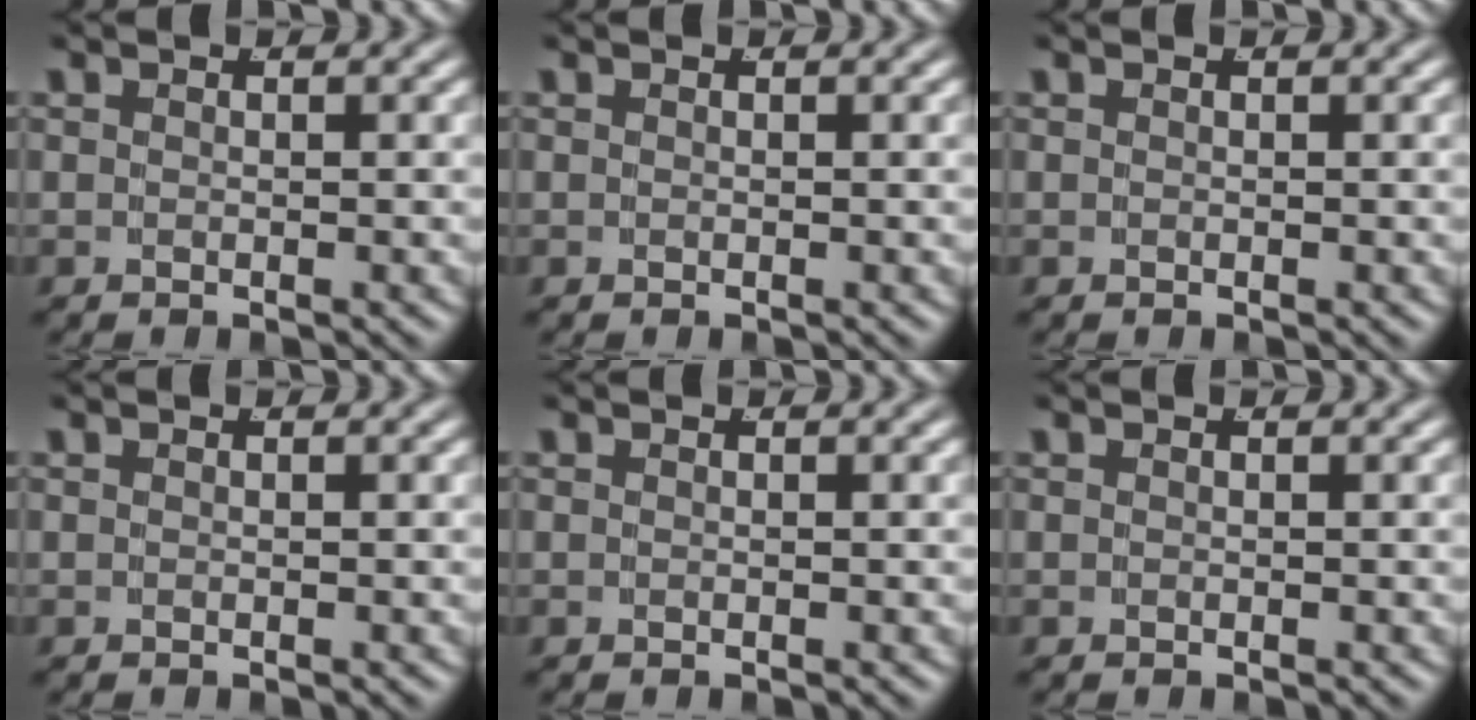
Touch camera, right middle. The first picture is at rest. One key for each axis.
{"total": 0.0}
{"total": 0.0}
{"total": 0.0}
{"total": 0.0}
{"total": 0.0}